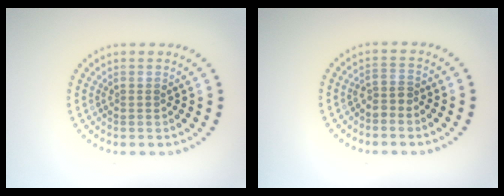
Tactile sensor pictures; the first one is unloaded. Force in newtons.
{"total": 1.6, "press": 1.2, "slide": 1.1}